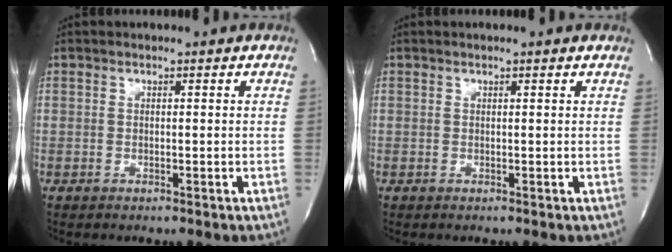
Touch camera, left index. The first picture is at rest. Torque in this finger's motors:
{"motor_torque": [0.15, -0.16, -0.02, -0.01]}